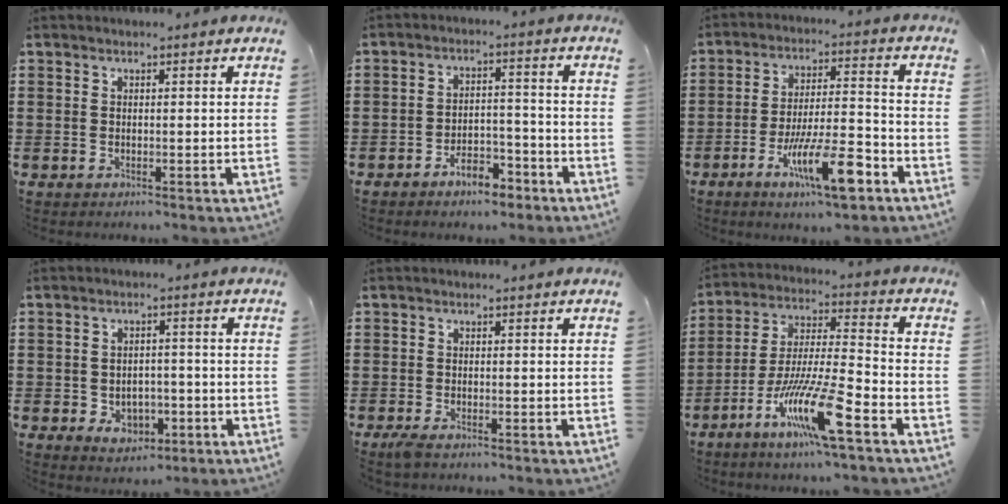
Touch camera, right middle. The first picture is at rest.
{"total": 5.2, "force": [-4.2, 1.9, 2.4], "torque": [-0.047, 0.013, -0.083]}
{"total": 11.6, "force": [-5.9, 2.7, 9.6], "torque": [-0.174, 0.007, -0.106]}
{"total": 3.7, "force": [-1.6, 2.7, 1.9], "torque": [-0.032, 0.001, -0.034]}
{"total": 1.2, "force": [-0.9, 0.3, 0.9], "torque": [-0.024, -0.006, -0.018]}
{"total": 12.4, "force": [-7.5, 1.0, 9.9], "torque": [-0.203, -0.004, -0.148]}